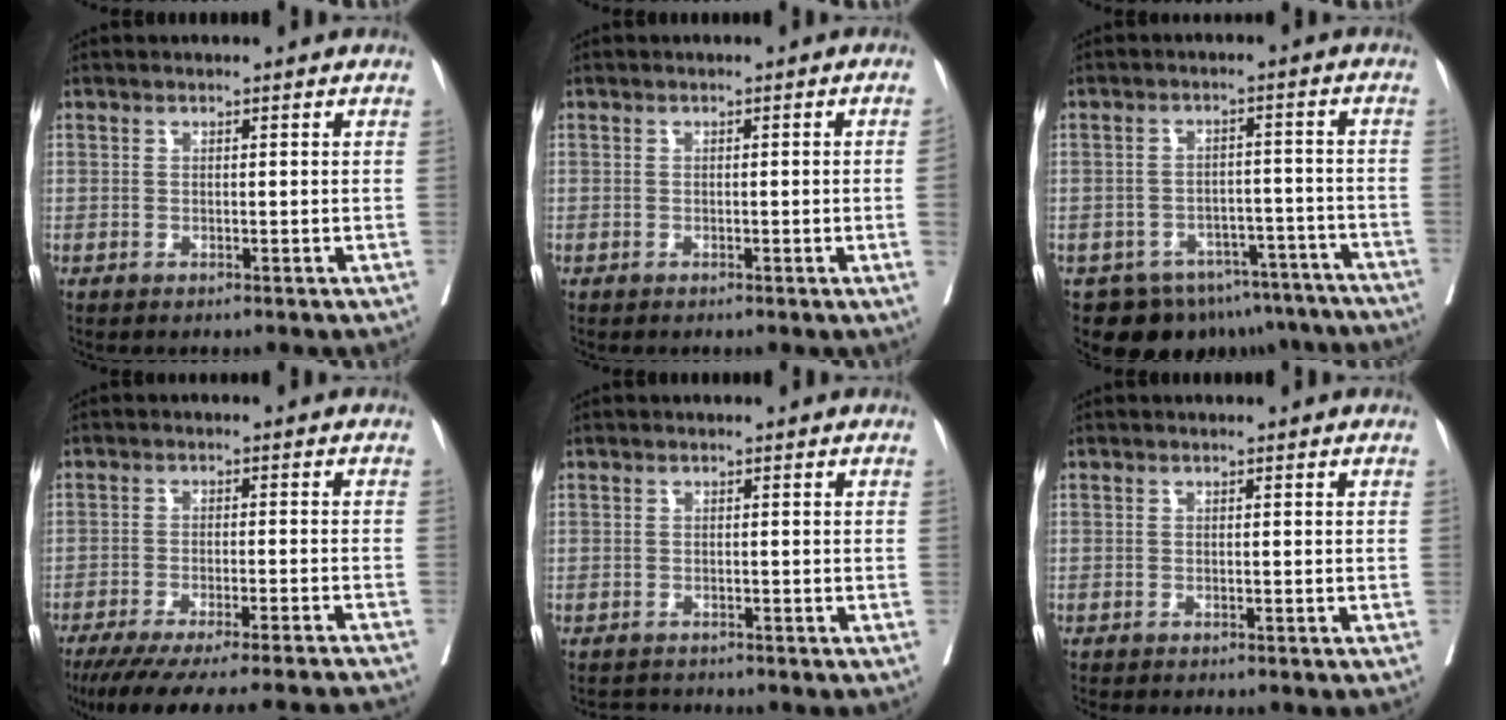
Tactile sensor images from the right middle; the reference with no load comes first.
{"total": 1.6, "force": [-0.4, -0.4, 1.5], "torque": [-0.027, 0.001, -0.003]}
{"total": 15.2, "force": [-12.4, 7.8, 4.1], "torque": [-0.045, 0.026, -0.144]}
{"total": 21.9, "force": [-19.9, 0.0, 9.2], "torque": [-0.114, -0.057, -0.269]}
{"total": 1.9, "force": [-1.8, 0.4, -0.4], "torque": [0.004, -0.010, -0.031]}
{"total": 3.0, "force": [-2.7, 0.4, 1.3], "torque": [-0.022, -0.006, -0.035]}